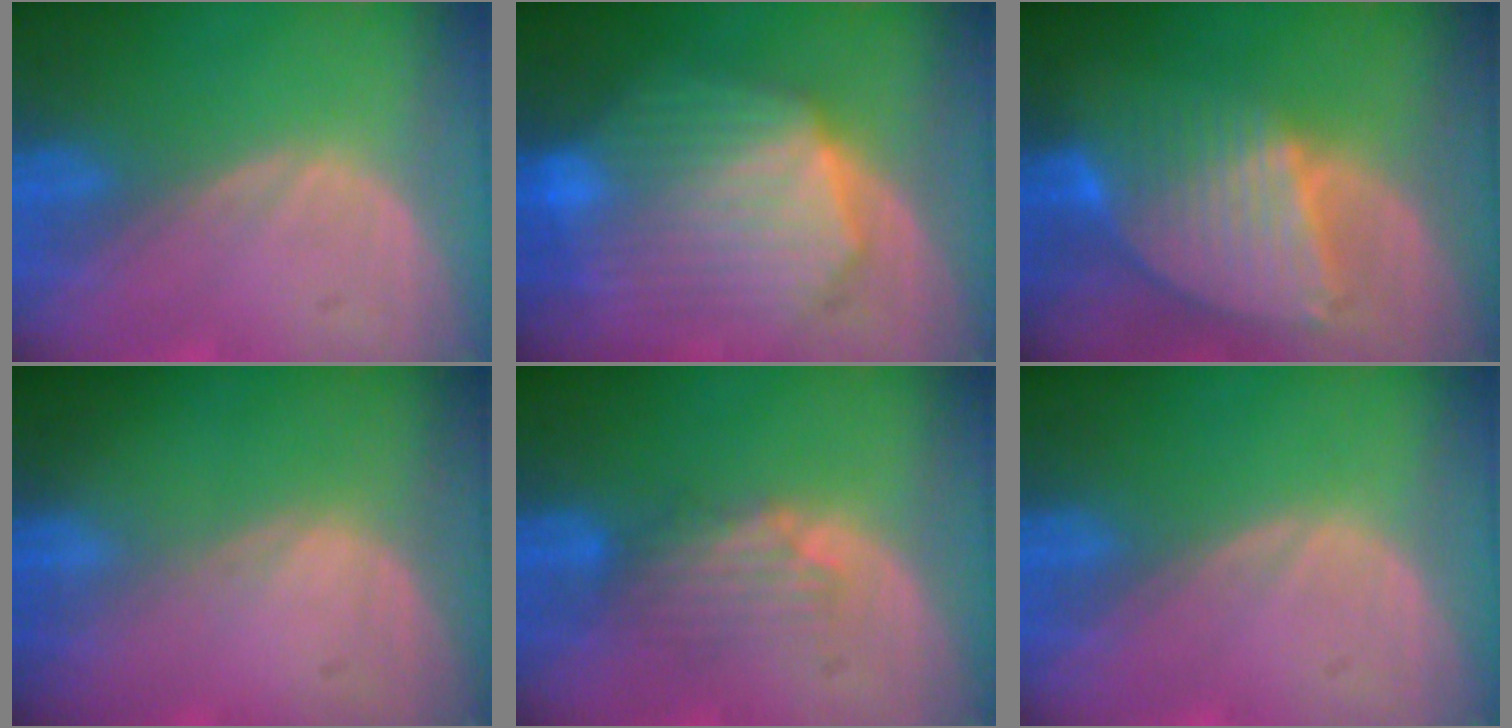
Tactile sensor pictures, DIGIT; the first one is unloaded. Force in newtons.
{"total": 10.7, "press": 10.6, "slide": 0.8}
{"total": 8.6, "press": 7.5, "slide": 4.2}
{"total": 0.0}
{"total": 4.2, "press": 3.8, "slide": 1.9}
{"total": 0.0}